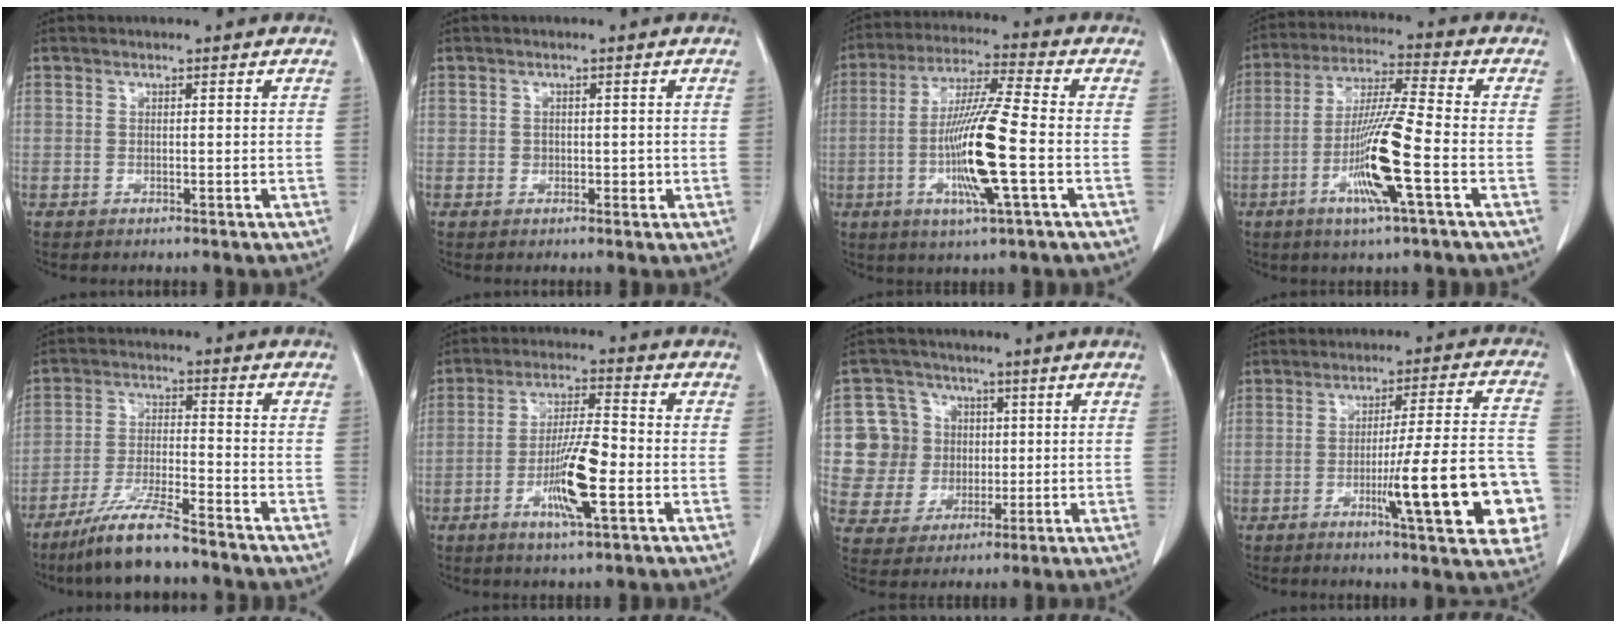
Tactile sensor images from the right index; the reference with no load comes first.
{"total": 1.4, "force": [-0.1, 1.1, 0.8], "torque": [-0.012, 0.001, 0.000]}
{"total": 13.6, "force": [-3.0, 0.0, 13.3], "torque": [-0.261, -0.012, -0.061]}
{"total": 12.5, "force": [-4.2, -0.3, 11.8], "torque": [-0.231, -0.010, -0.084]}
{"total": 9.3, "force": [-7.5, 0.5, 5.4], "torque": [-0.107, -0.027, -0.143]}
{"total": 10.0, "force": [-3.1, 1.1, 9.4], "torque": [-0.176, -0.004, -0.059]}
{"total": 9.3, "force": [1.5, 9.1, 1.6], "torque": [-0.039, 0.027, 0.034]}
{"total": 17.3, "force": [-5.1, 1.7, 16.4], "torque": [-0.173, 0.017, -0.063]}